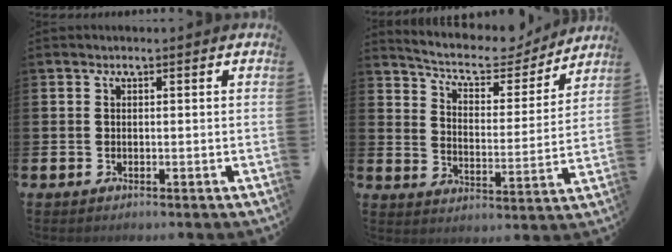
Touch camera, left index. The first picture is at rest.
{"total": 7.4, "force": [6.7, 2.5, 2.0], "torque": [-0.064, -0.049, 0.113]}